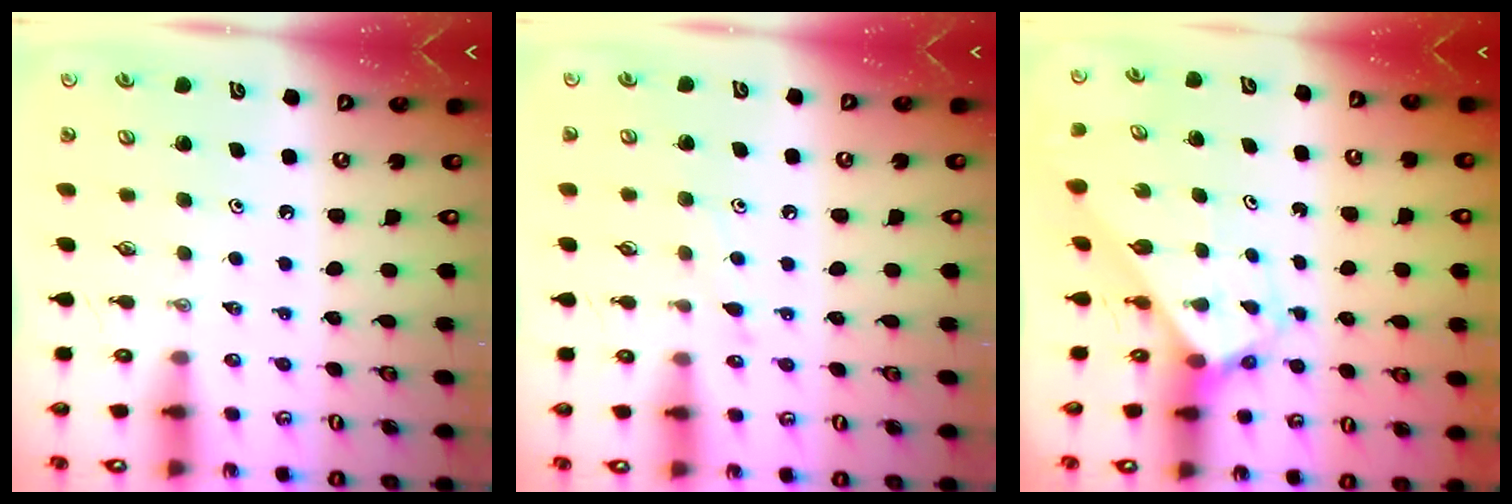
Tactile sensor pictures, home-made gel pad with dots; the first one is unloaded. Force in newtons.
{"total": 6.3, "press": 6.2, "slide": 0.7}
{"total": 2.6, "press": 2.6, "slide": 0.2}